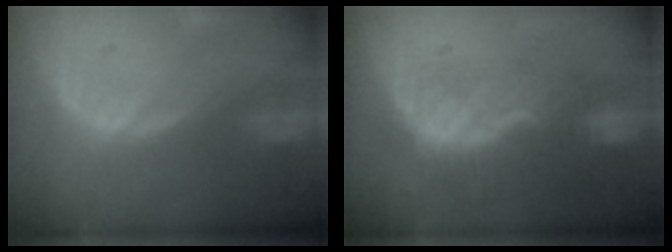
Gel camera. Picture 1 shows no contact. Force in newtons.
{"total": 8.3, "press": 7.3, "slide": 3.8}